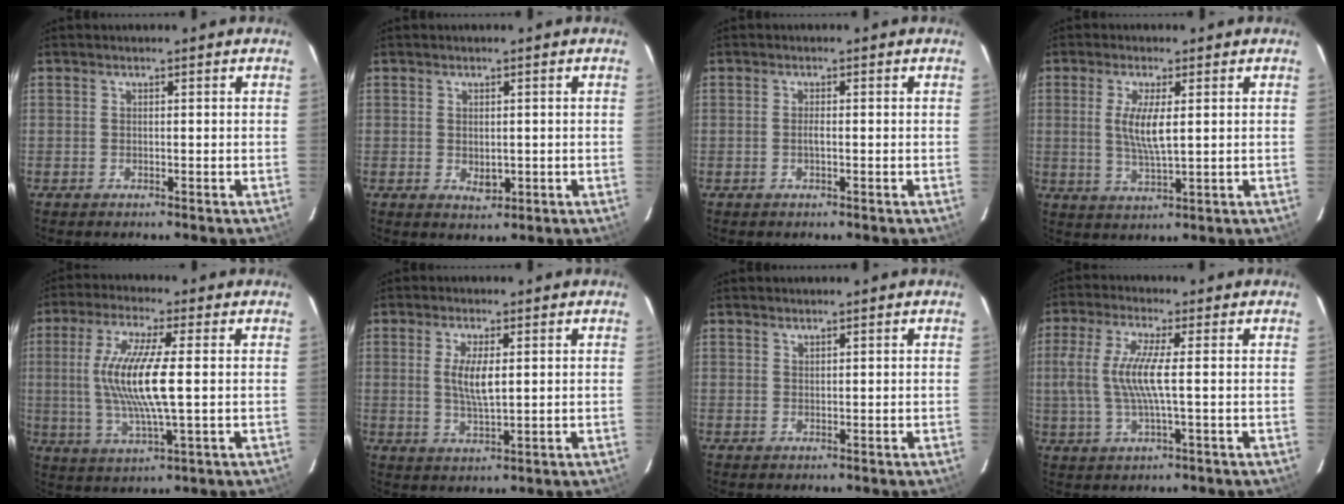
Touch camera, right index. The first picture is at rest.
{"total": 2.7, "force": [-0.3, 2.0, 1.9], "torque": [-0.027, -0.004, -0.001]}
{"total": 1.1, "force": [-0.3, 0.2, 1.0], "torque": [-0.020, 0.002, -0.006]}
{"total": 6.0, "force": [1.0, 1.2, 5.8], "torque": [-0.117, -0.005, 0.019]}
{"total": 13.0, "force": [0.6, 1.9, 12.8], "torque": [-0.250, -0.005, 0.014]}
{"total": 5.3, "force": [1.0, 1.6, 5.0], "torque": [-0.098, -0.003, 0.020]}
{"total": 0.7, "force": [0.7, 0.1, 0.1], "torque": [-0.002, 0.002, 0.014]}
{"total": 8.9, "force": [0.2, 1.1, 8.8], "torque": [-0.179, 0.002, 0.005]}